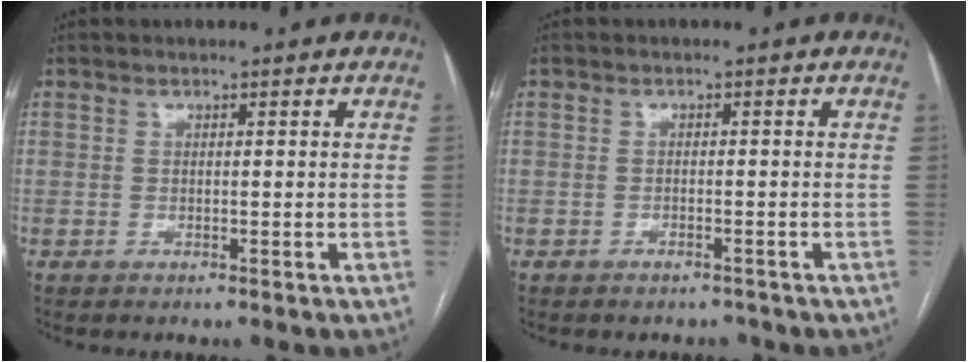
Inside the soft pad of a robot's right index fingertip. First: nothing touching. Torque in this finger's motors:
{"motor_torque": [0.21, -0.08, 0.04, 0.00]}